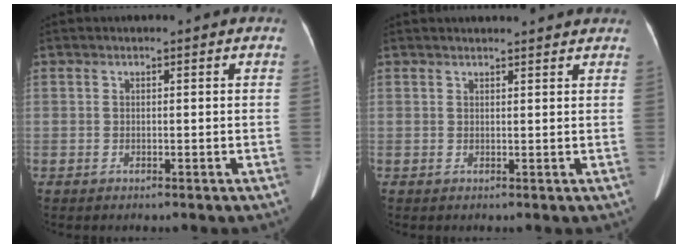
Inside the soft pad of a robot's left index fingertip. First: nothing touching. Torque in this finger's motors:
{"motor_torque": [0.40, -1.21, -0.04, -0.05]}